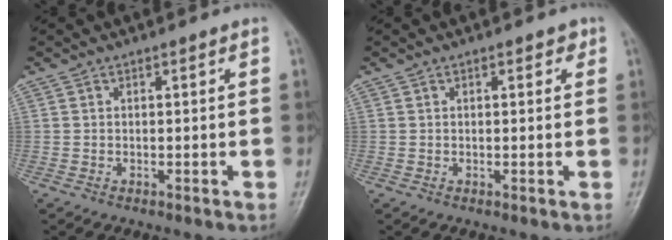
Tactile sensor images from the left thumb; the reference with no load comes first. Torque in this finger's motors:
{"motor_torque": [-0.12, 0.01, -0.03, 0.01, -0.01]}